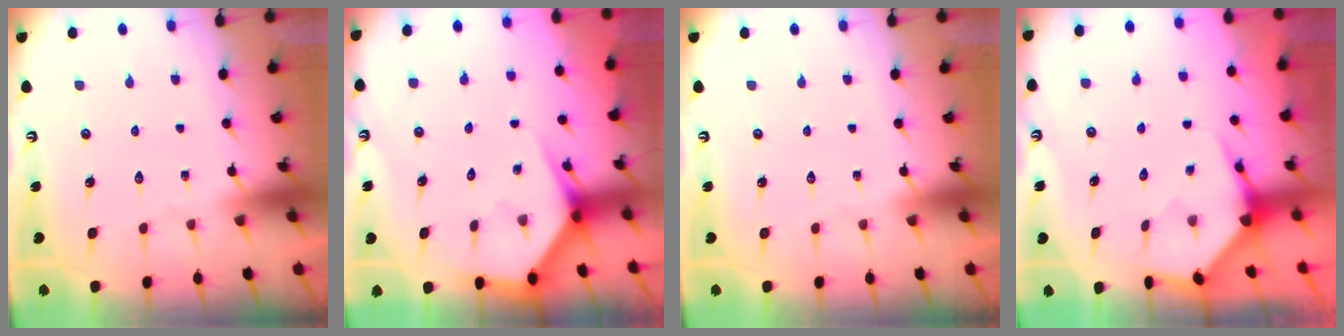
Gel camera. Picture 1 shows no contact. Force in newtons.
{"total": 3.6, "press": 3.6, "slide": 0.2}
{"total": 0.0}
{"total": 3.9, "press": 3.9, "slide": 0.5}